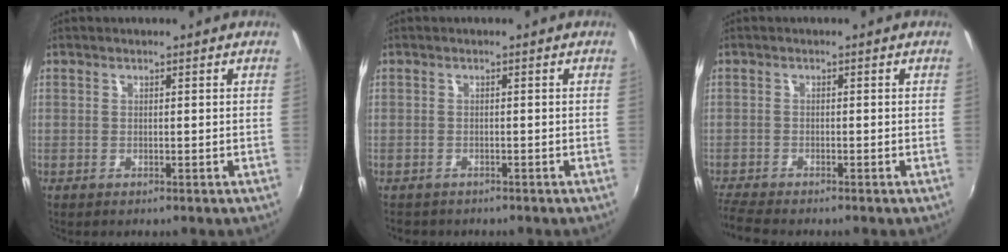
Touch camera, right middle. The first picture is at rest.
{"total": 2.3, "force": [-1.9, 1.2, 0.4], "torque": [-0.015, -0.009, -0.028]}
{"total": 4.7, "force": [-4.4, 0.3, 1.7], "torque": [-0.052, -0.023, -0.082]}